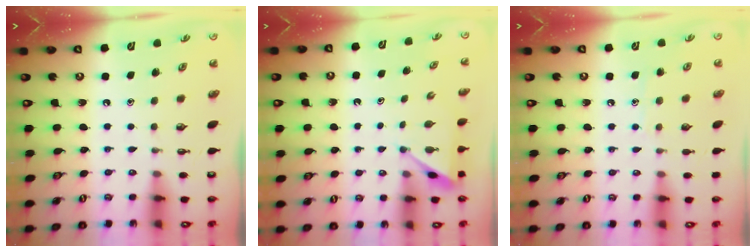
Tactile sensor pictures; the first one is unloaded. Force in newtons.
{"total": 2.7, "press": 2.7, "slide": 0.3}
{"total": 5.9, "press": 5.8, "slide": 0.7}